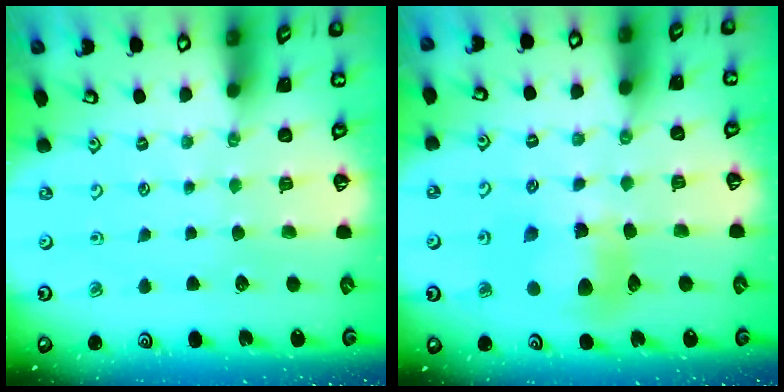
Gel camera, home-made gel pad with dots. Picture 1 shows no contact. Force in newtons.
{"total": 9.2, "press": 9.1, "slide": 1.2}